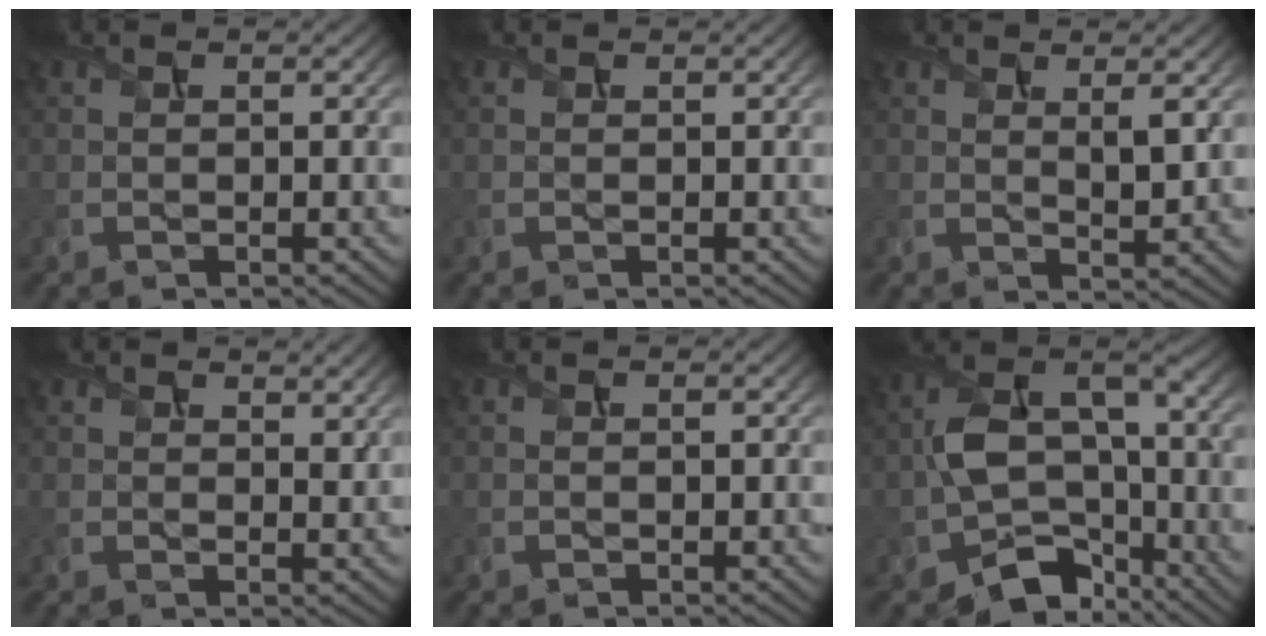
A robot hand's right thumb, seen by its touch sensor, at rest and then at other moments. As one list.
[{"total": 0.0}, {"total": 3.2, "force": [1.4, 0.7, 2.8], "torque": [-0.056, -0.005, 0.028]}, {"total": 3.0, "force": [2.2, 1.3, 1.6], "torque": [-0.031, -0.001, 0.045]}, {"total": 0.6, "force": [0.1, 0.2, 0.6], "torque": [-0.011, 0.000, 0.002]}, {"total": 11.3, "force": [-4.4, 7.1, 7.6], "torque": [-0.137, -0.006, -0.083]}]